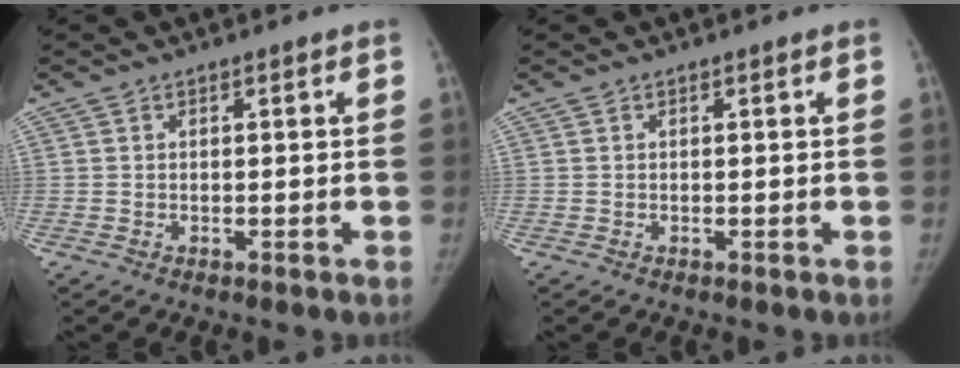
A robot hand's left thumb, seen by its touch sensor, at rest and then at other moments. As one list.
[{"total": 0.0}]